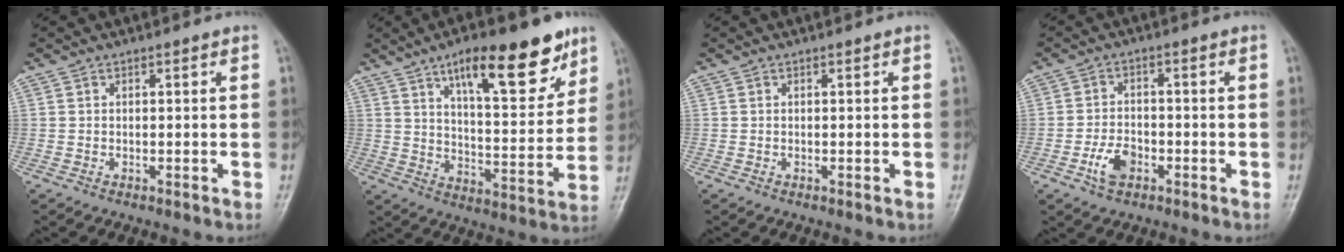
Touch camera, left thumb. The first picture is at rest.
{"total": 18.4, "force": [11.1, 6.1, 13.4], "torque": [-0.156, -0.054, 0.174]}
{"total": 0.0}
{"total": 5.1, "force": [-2.3, 3.2, 3.3], "torque": [-0.056, 0.014, -0.045]}